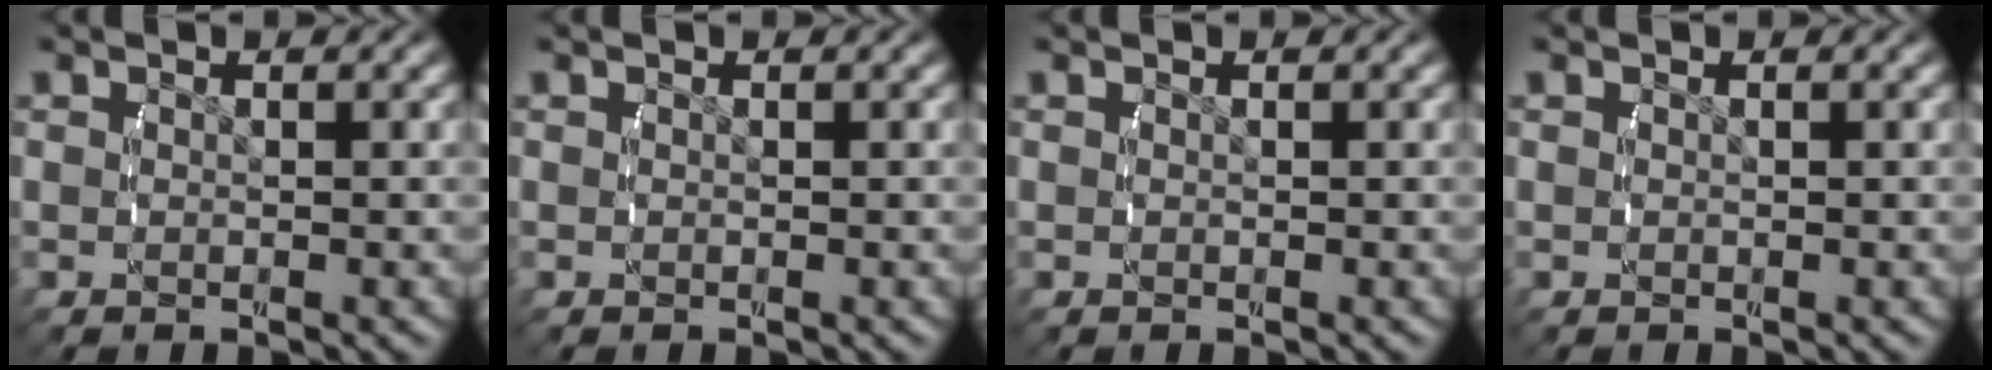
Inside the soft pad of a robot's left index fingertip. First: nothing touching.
{"total": 0.0}
{"total": 0.0}
{"total": 0.0}